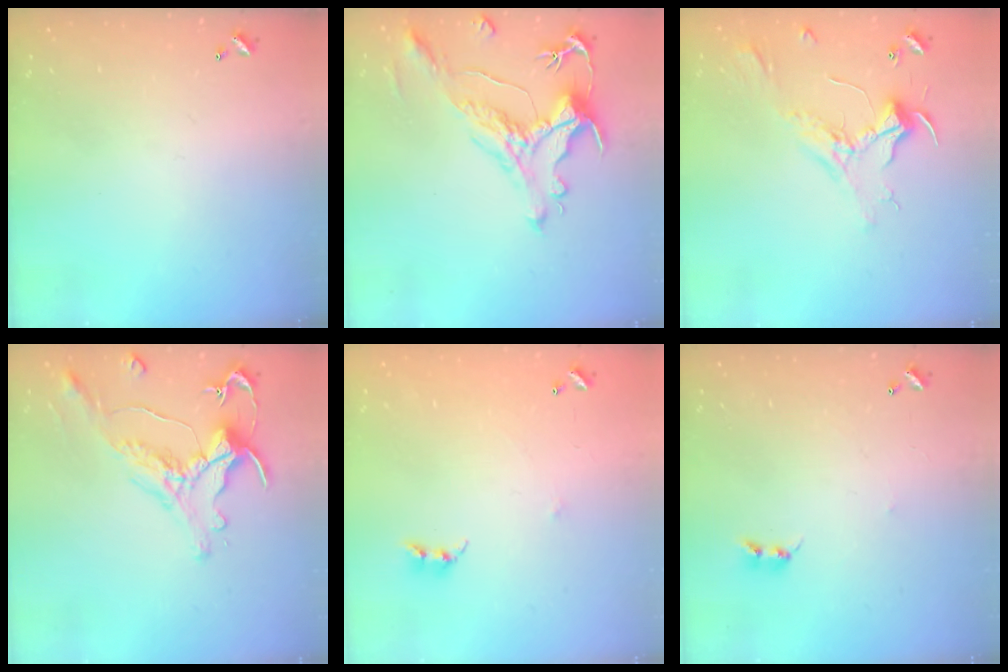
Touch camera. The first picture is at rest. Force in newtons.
{"total": 1.2, "press": 0.2, "slide": 1.2}
{"total": 2.3, "press": 2.2, "slide": 0.8}
{"total": 0.7, "press": 0.1, "slide": 0.7}
{"total": 4.4, "press": 4.4, "slide": 0.3}
{"total": 2.2, "press": 2.2, "slide": 0.4}